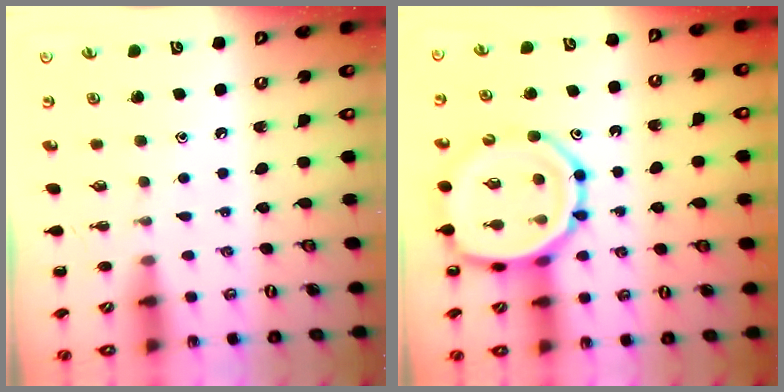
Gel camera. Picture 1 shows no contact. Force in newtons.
{"total": 14.3, "press": 14.0, "slide": 2.5}